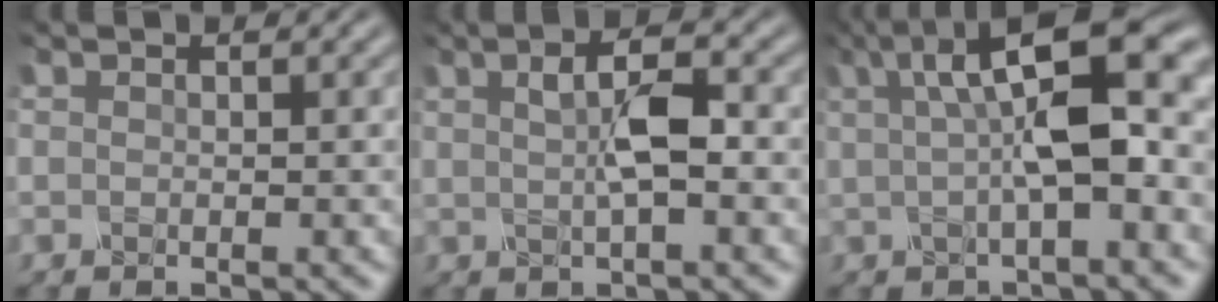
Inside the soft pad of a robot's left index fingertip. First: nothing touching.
{"total": 3.5, "force": [-0.1, 1.0, 3.4], "torque": [-0.064, 0.008, -0.003]}
{"total": 9.0, "force": [1.4, 2.9, 8.4], "torque": [-0.124, 0.016, 0.016]}